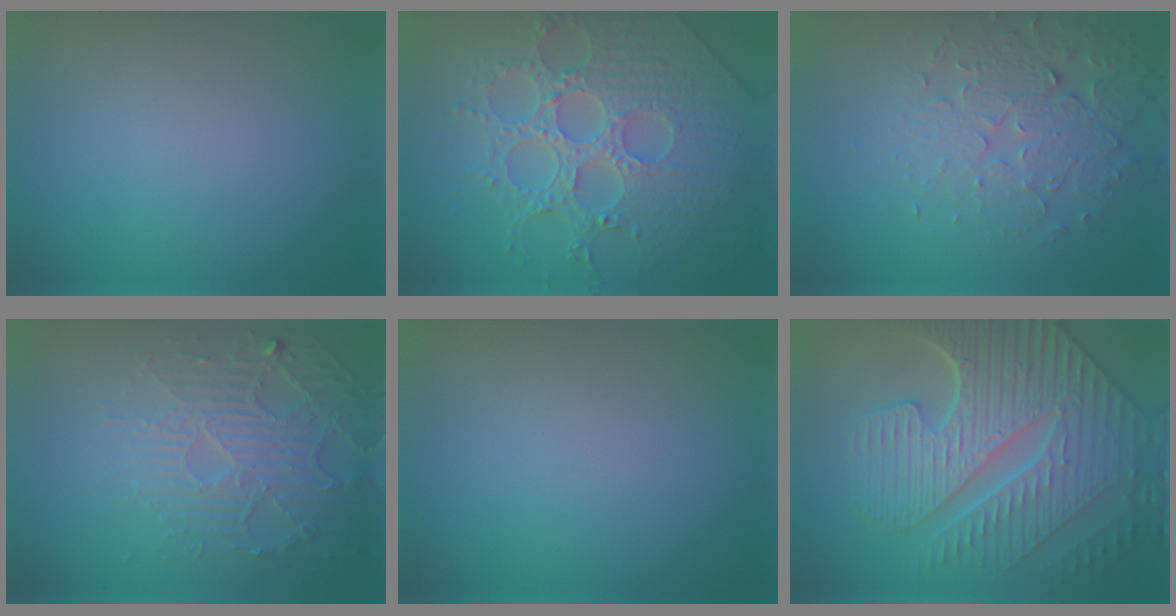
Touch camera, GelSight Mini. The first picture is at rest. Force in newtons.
{"total": 8.5, "press": 6.2, "slide": 5.8}
{"total": 3.9, "press": 3.6, "slide": 1.7}
{"total": 5.0, "press": 3.4, "slide": 3.6}
{"total": 0.0}
{"total": 10.2, "press": 6.9, "slide": 7.4}